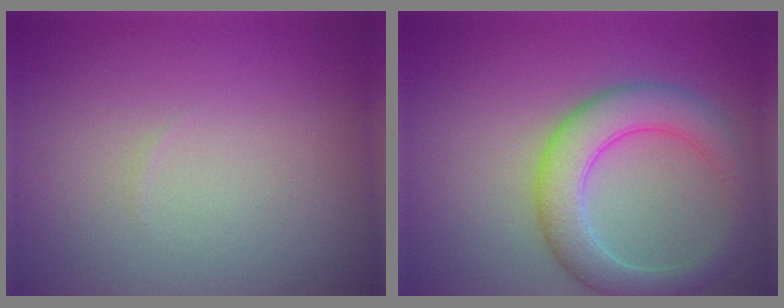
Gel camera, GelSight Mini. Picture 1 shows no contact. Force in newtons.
{"total": 5.2, "press": 5.2, "slide": 0.1}